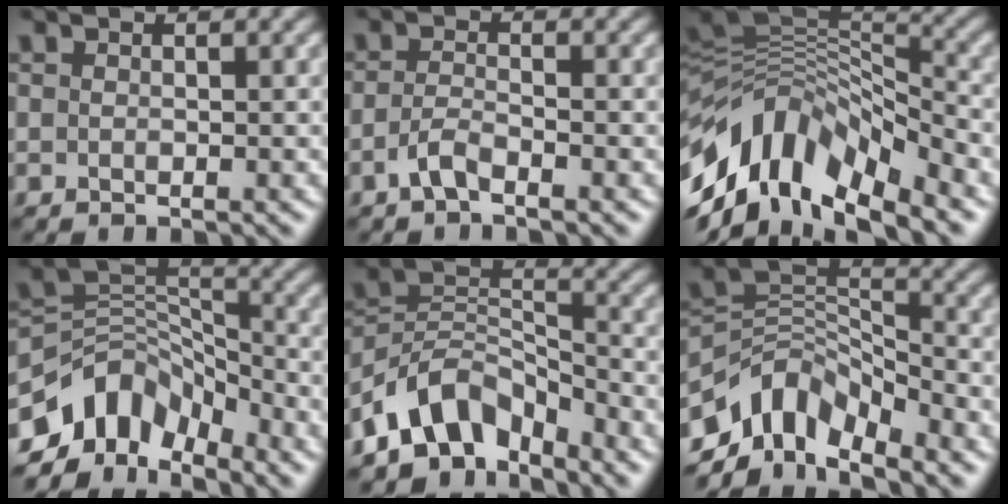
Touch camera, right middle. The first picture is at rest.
{"total": 1.6, "force": [-1.0, 0.5, 1.2], "torque": [-0.032, 0.005, -0.025]}
{"total": 11.9, "force": [-4.8, 6.1, 9.1], "torque": [-0.175, 0.022, -0.092]}
{"total": 7.5, "force": [-5.1, 4.7, 3.1], "torque": [-0.038, 0.001, -0.105]}
{"total": 7.0, "force": [-5.0, 3.8, 3.1], "torque": [-0.041, 0.003, -0.108]}
{"total": 7.3, "force": [-5.1, 3.9, 3.6], "torque": [-0.049, -0.002, -0.102]}